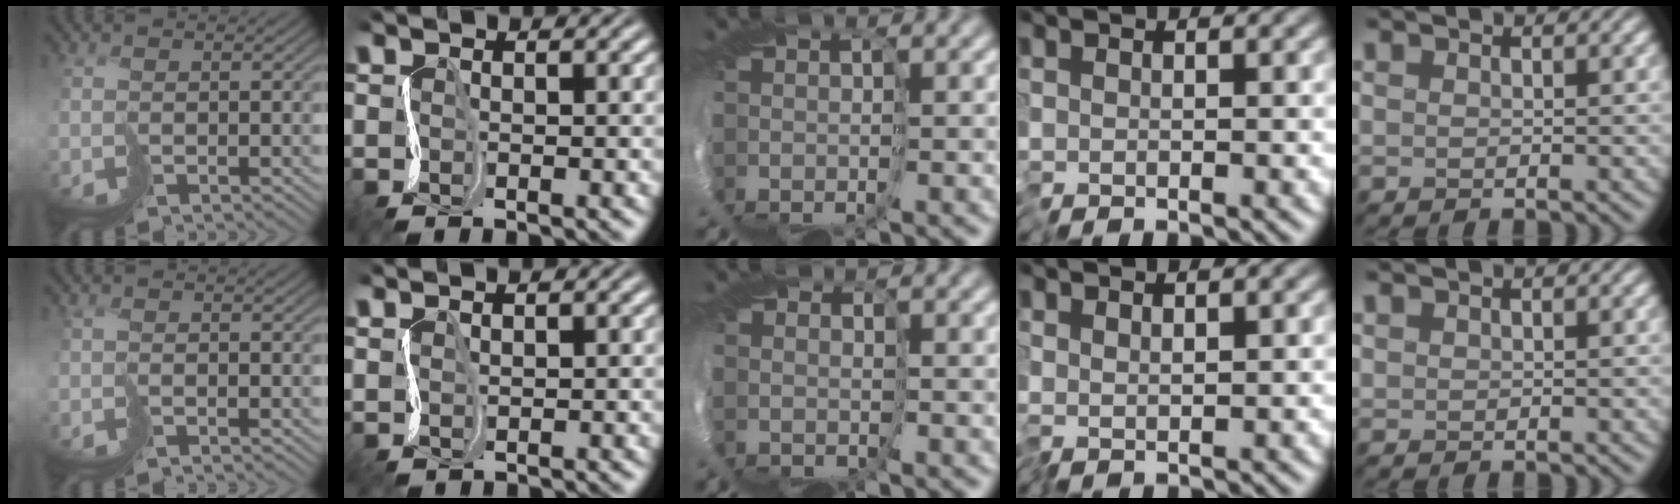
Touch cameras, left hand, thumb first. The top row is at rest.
{"thumb": {"total": 0.8, "force": [-0.8, -0.1, 0.0], "torque": [0.004, 0.004, -0.017]}, "index": {"total": 1.6, "force": [1.6, 0.0, -0.3], "torque": [0.008, 0.005, 0.035]}, "middle": {"total": 1.9, "force": [1.8, -0.1, -0.7], "torque": [0.010, -0.007, 0.038]}, "ring": {"total": 0.6, "force": [0.4, 0.1, 0.4], "torque": [-0.011, -0.001, 0.007]}}